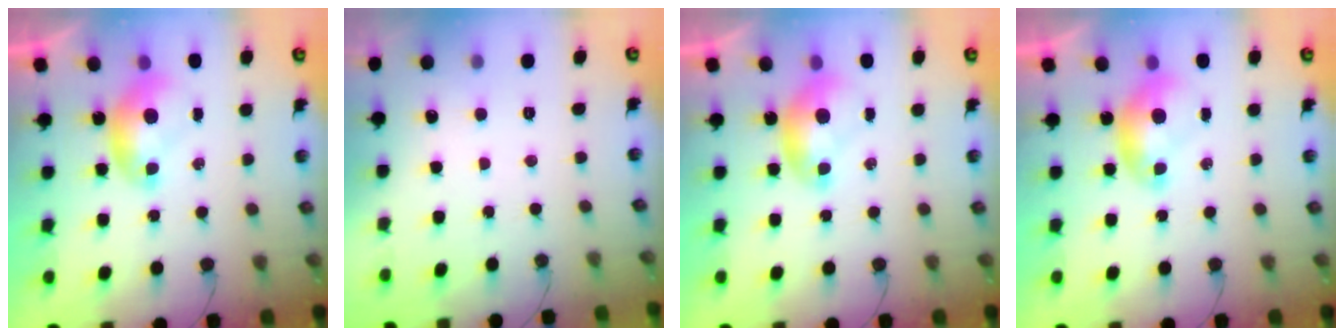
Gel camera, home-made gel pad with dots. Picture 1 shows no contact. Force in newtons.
{"total": 2.7, "press": 2.7, "slide": 0.3}
{"total": 0.0}
{"total": 0.0}